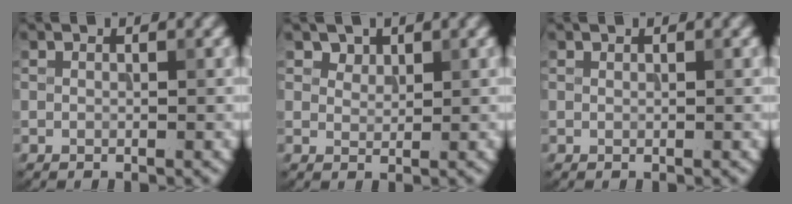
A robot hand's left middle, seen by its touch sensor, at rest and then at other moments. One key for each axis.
{"total": 1.7, "fx": 1.3, "fy": 1.0, "fz": 0.3, "tx": -0.014, "ty": -0.014, "tz": 0.029}
{"total": 0.0}